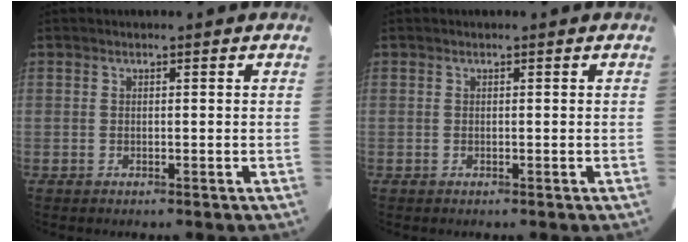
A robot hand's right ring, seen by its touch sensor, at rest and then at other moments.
{"total": 0.0}